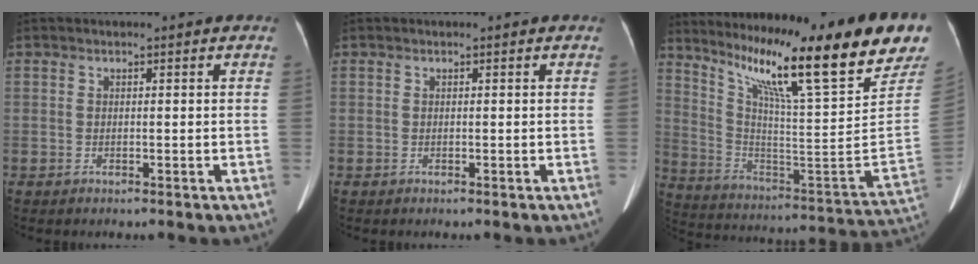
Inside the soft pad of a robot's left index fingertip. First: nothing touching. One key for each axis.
{"total": 0.0}
{"total": 28.0, "fx": 20.2, "fy": 2.0, "fz": 19.2, "tx": -0.320, "ty": -0.049, "tz": 0.299}